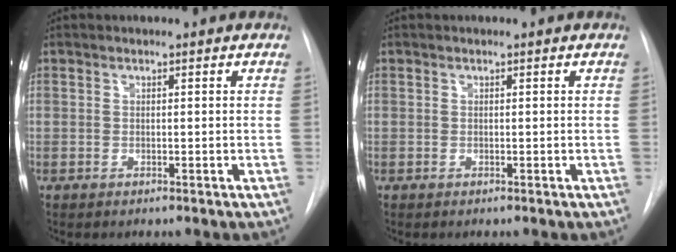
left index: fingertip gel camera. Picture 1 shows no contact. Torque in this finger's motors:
{"motor_torque": [-0.08, -0.10, 0.01, 0.01]}